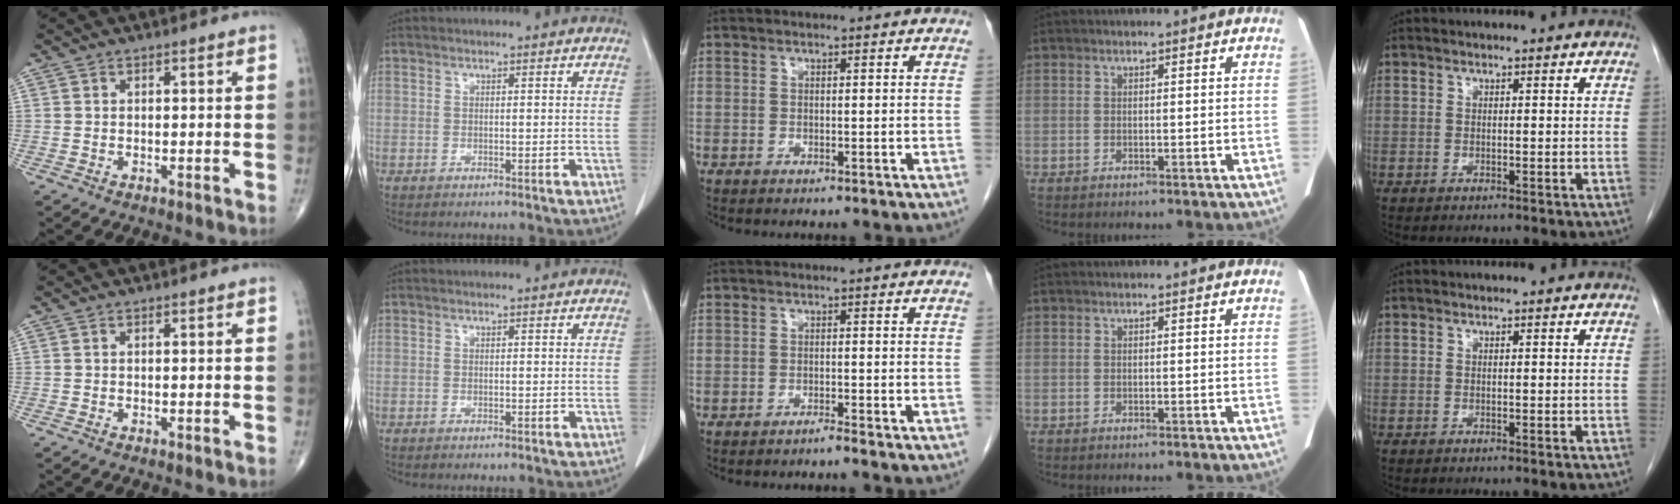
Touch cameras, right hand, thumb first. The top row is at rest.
{"middle": {"total": 0.9, "force": [-0.8, -0.3, 0.3], "torque": [-0.003, 0.002, -0.016]}}